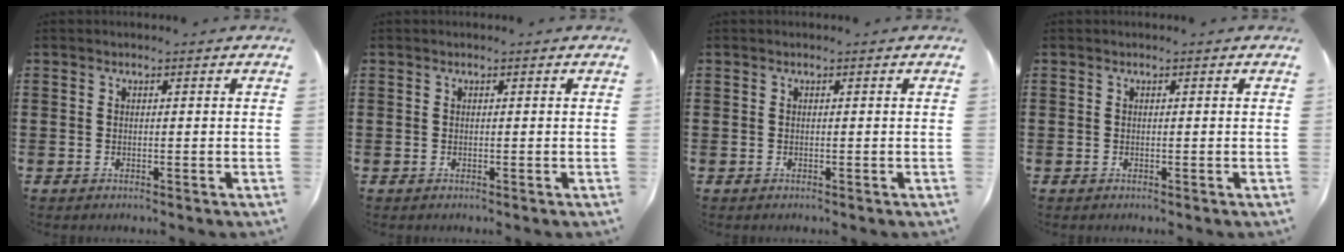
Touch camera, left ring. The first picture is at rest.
{"total": 0.0}
{"total": 0.0}
{"total": 0.0}